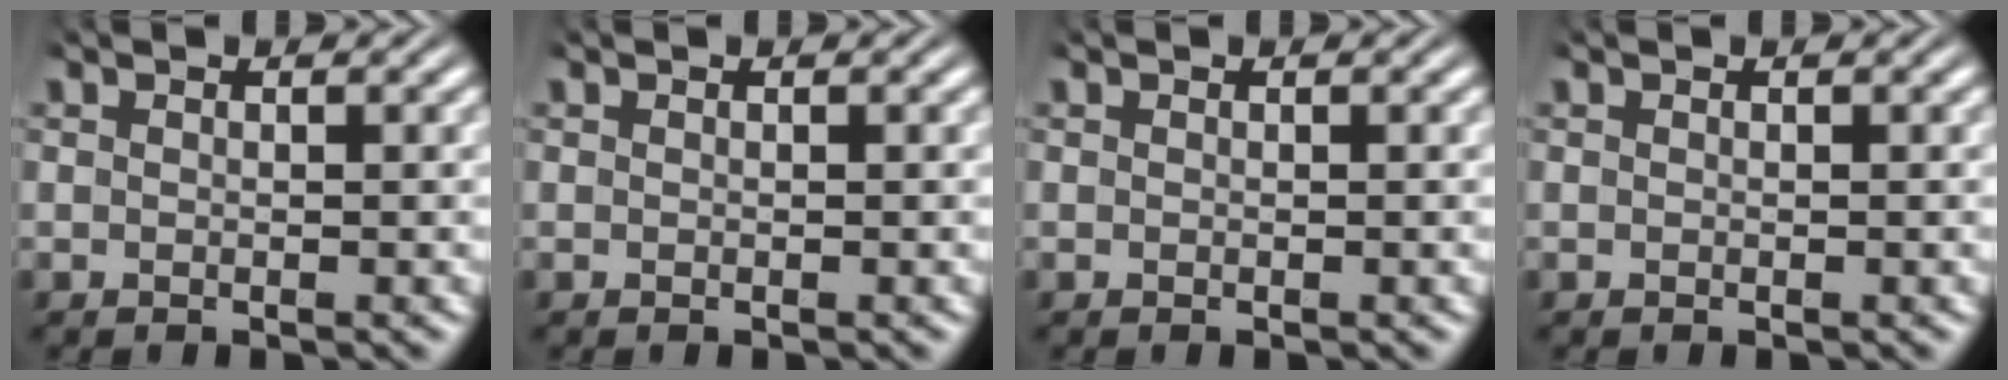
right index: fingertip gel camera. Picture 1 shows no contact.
{"total": 0.0}
{"total": 0.0}
{"total": 0.0}